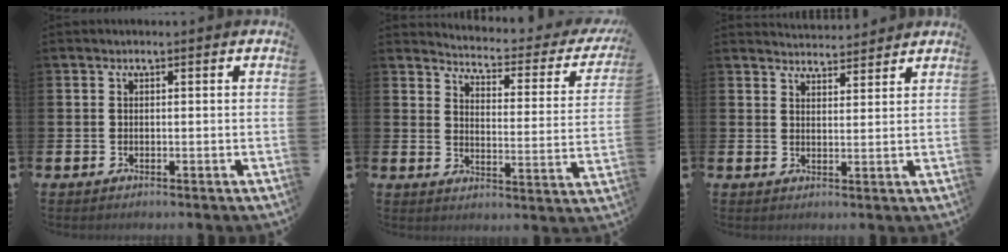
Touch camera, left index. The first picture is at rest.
{"total": 3.6, "force": [3.4, 0.7, 1.0], "torque": [-0.036, -0.037, 0.048]}
{"total": 3.7, "force": [3.6, 0.3, -0.2], "torque": [-0.004, -0.021, 0.067]}